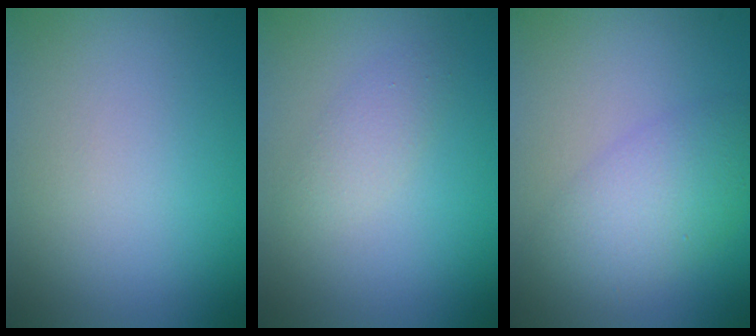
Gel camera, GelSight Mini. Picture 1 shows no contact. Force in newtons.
{"total": 1.6, "press": 1.6, "slide": 0.1}
{"total": 4.7, "press": 4.7, "slide": 0.1}